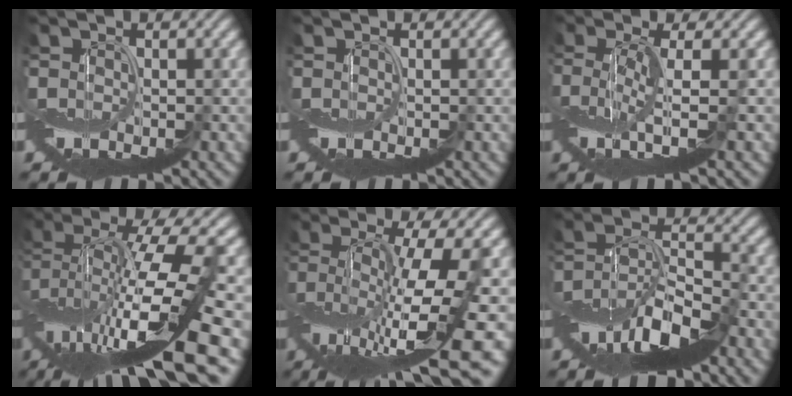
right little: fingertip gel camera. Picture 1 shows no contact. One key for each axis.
{"total": 0.0}
{"total": 3.6, "fx": -0.5, "fy": 0.5, "fz": 3.5, "tx": -0.078, "ty": 0.000, "tz": -0.011}
{"total": 14.3, "fx": -1.9, "fy": 3.9, "fz": 13.7, "tx": -0.262, "ty": 0.011, "tz": -0.027}
{"total": 11.3, "fx": -3.3, "fy": 2.4, "fz": 10.5, "tx": -0.191, "ty": -0.007, "tz": -0.050}
{"total": 8.1, "fx": -4.8, "fy": 2.9, "fz": 5.9, "tx": -0.105, "ty": 0.007, "tz": -0.099}